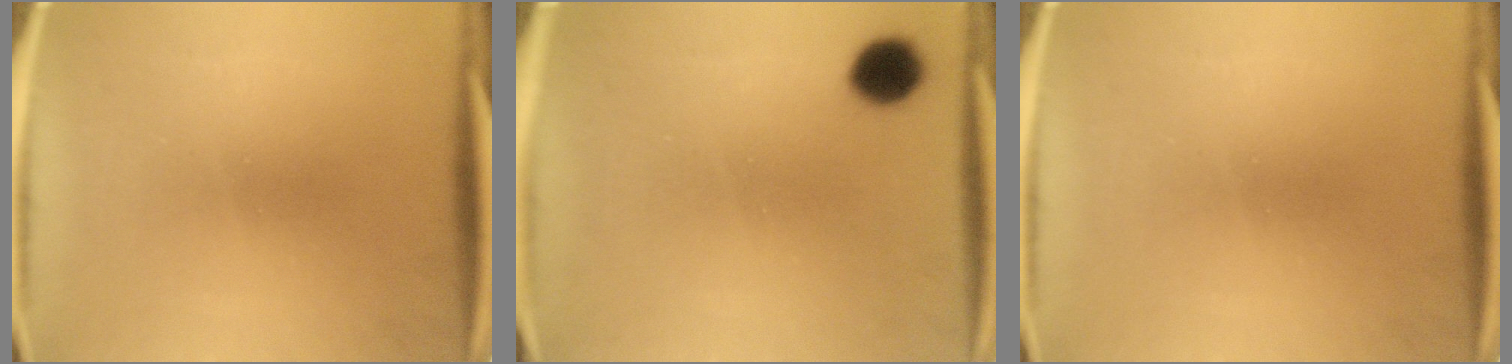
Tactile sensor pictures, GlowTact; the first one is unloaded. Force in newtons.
{"total": 7.3}
{"total": 0.0}